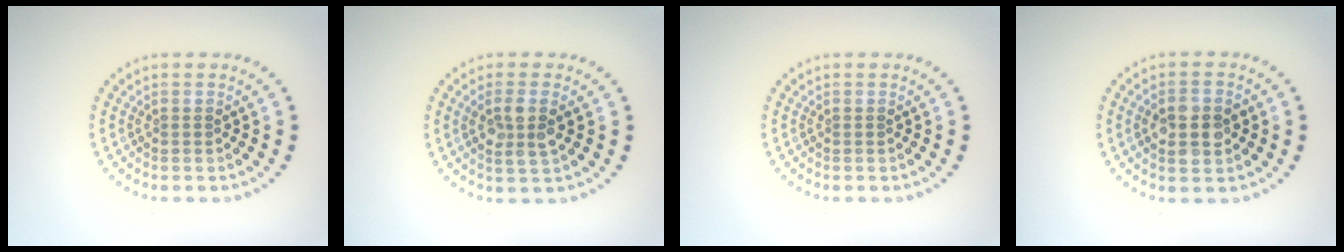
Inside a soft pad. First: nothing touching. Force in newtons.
{"total": 2.8, "press": 2.7, "slide": 0.9}
{"total": 0.0}
{"total": 4.0, "press": 4.0, "slide": 0.1}